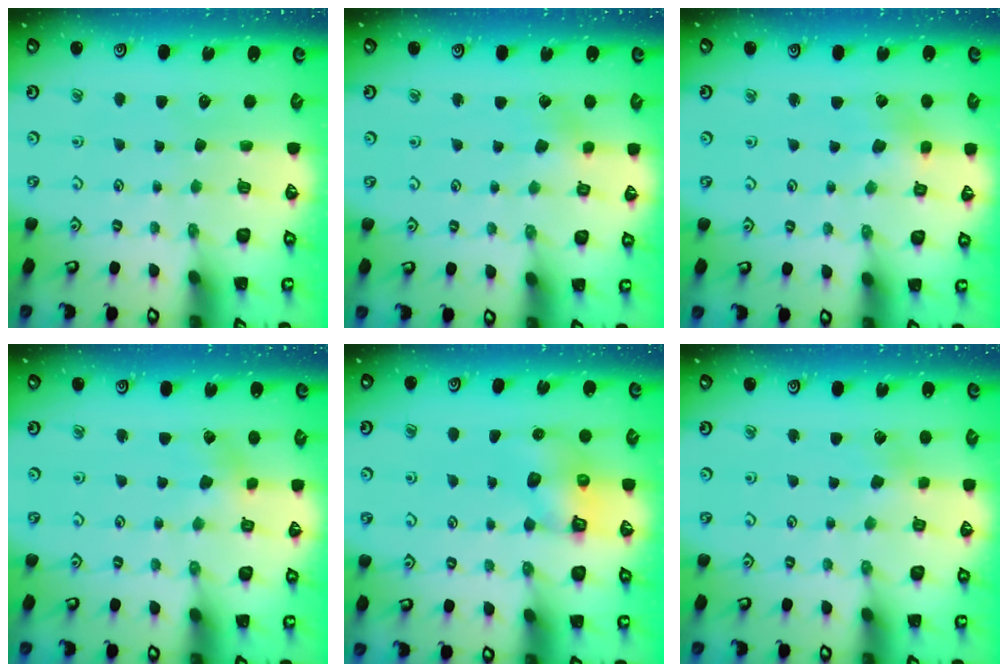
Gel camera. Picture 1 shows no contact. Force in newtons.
{"total": 1.9, "press": 1.9, "slide": 0.2}
{"total": 3.2, "press": 3.2, "slide": 0.4}
{"total": 2.7, "press": 2.6, "slide": 0.6}
{"total": 6.4, "press": 6.3, "slide": 0.8}
{"total": 2.4, "press": 2.3, "slide": 0.4}